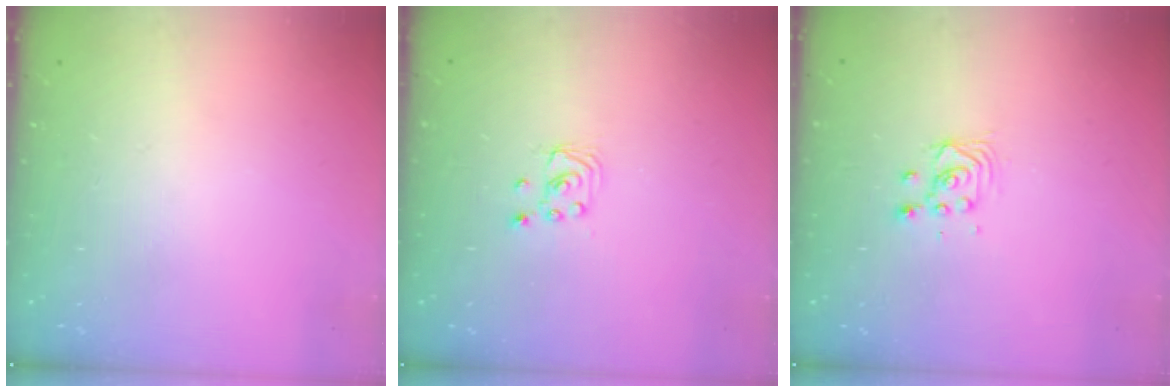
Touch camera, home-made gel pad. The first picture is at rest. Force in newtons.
{"total": 2.0, "press": 2.0, "slide": 0.2}
{"total": 3.3, "press": 3.3, "slide": 0.4}